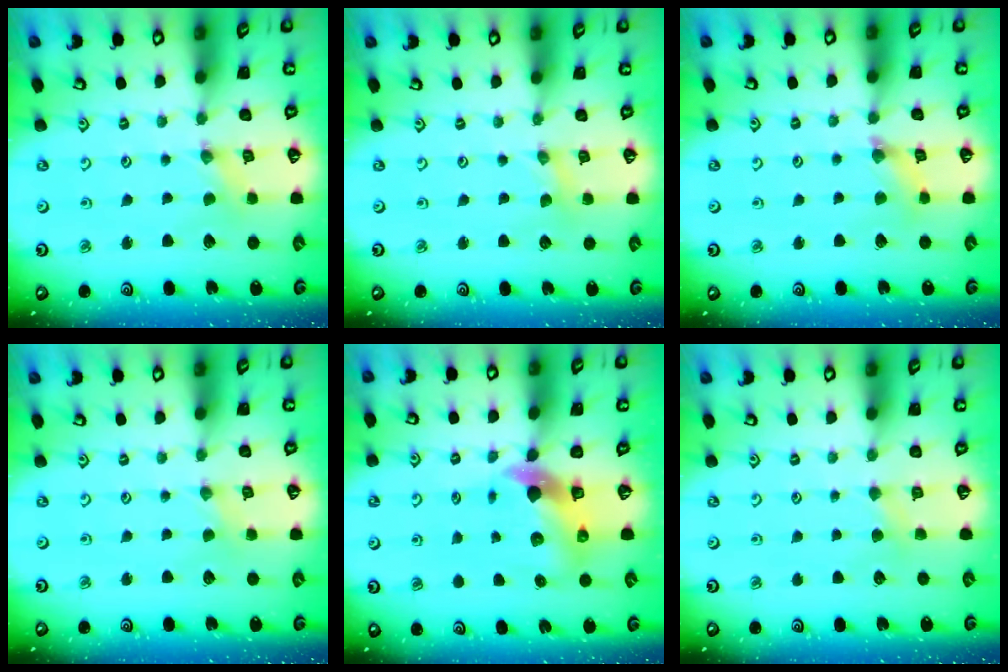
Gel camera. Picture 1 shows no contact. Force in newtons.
{"total": 0.0}
{"total": 2.9, "press": 2.9, "slide": 0.4}
{"total": 0.8, "press": 0.8, "slide": 0.2}
{"total": 6.9, "press": 6.9, "slide": 1.0}
{"total": 2.5, "press": 2.5, "slide": 0.4}